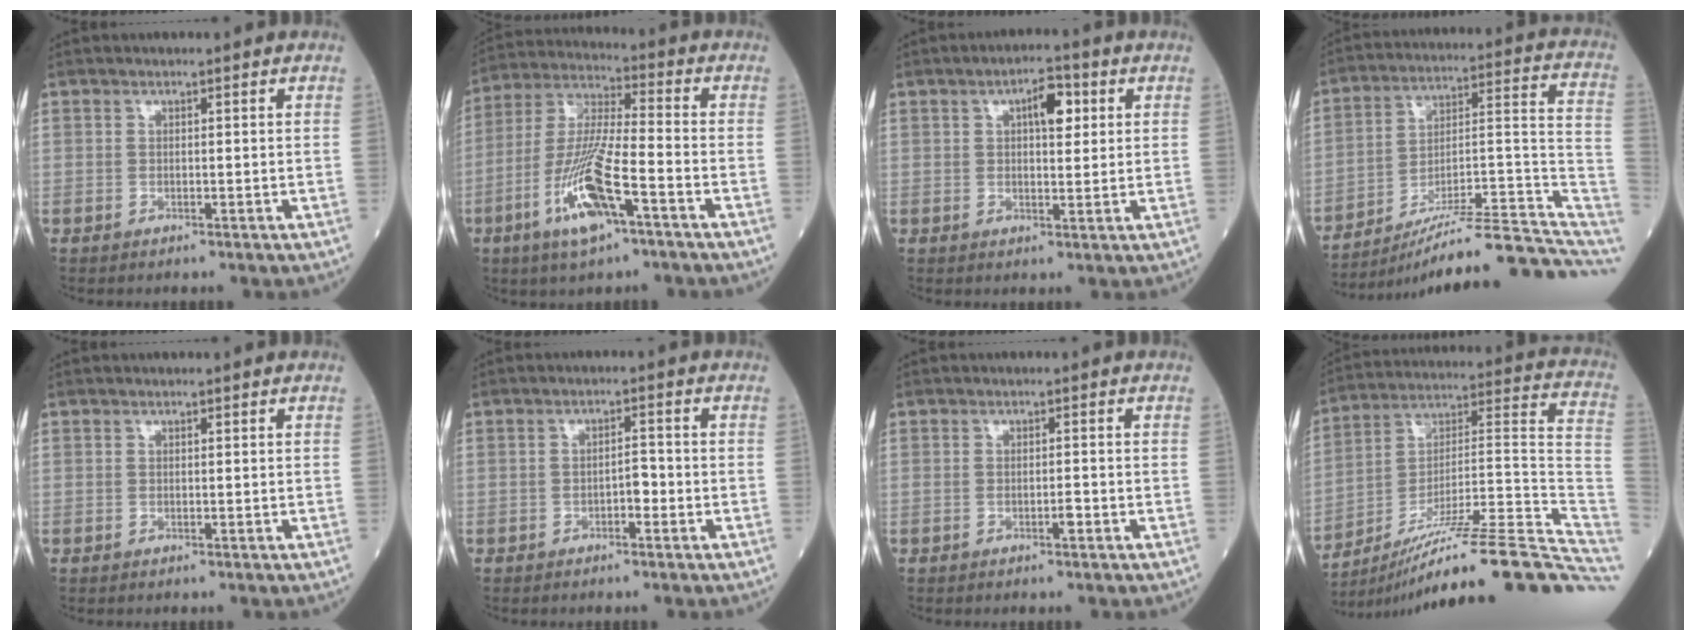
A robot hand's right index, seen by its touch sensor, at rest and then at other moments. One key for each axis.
{"total": 13.3, "fx": -5.9, "fy": 1.9, "fz": 11.8, "tx": -0.245, "ty": -0.009, "tz": -0.111}
{"total": 5.1, "fx": 1.8, "fy": 1.9, "fz": 4.3, "tx": -0.066, "ty": 0.010, "tz": 0.025}
{"total": 20.7, "fx": -17.8, "fy": 1.9, "fz": 10.4, "tx": -0.089, "ty": 0.041, "tz": -0.266}
{"total": 0.0}
{"total": 2.1, "fx": -0.9, "fy": 0.7, "fz": 1.7, "tx": -0.023, "ty": 0.005, "tz": -0.016}
{"total": 1.0, "fx": -0.6, "fy": 0.1, "fz": 0.8, "tx": -0.016, "ty": 0.001, "tz": -0.010}
{"total": 27.2, "fx": -20.6, "fy": 1.7, "fz": 17.7, "tx": -0.169, "ty": 0.037, "tz": -0.317}